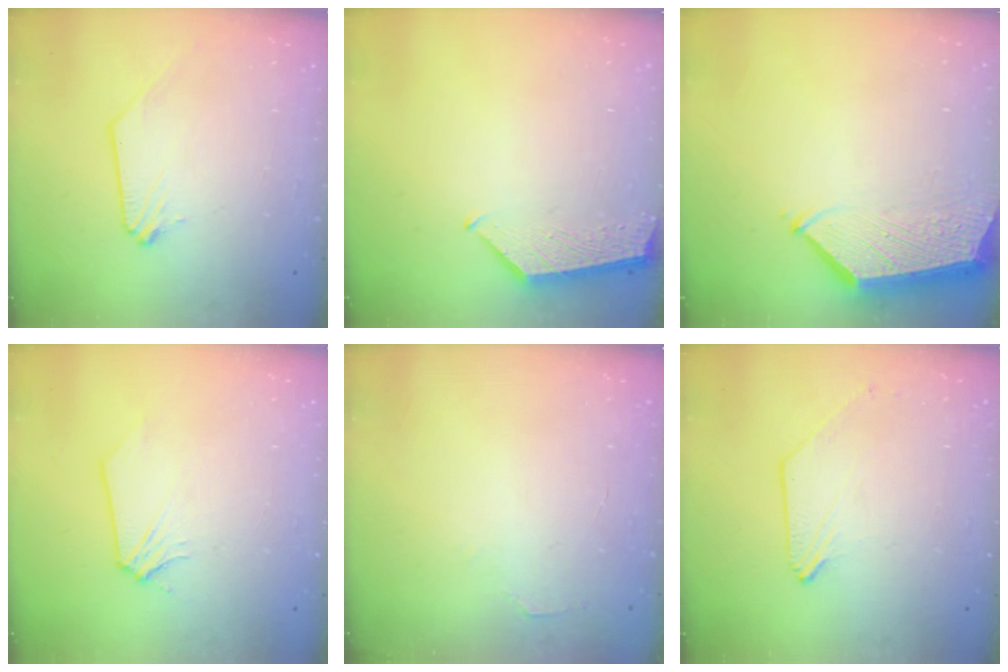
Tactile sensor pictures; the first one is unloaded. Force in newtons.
{"total": 4.6, "press": 4.6, "slide": 0.6}
{"total": 5.6, "press": 5.6, "slide": 0.6}
{"total": 0.6, "press": 0.6, "slide": 0.1}
{"total": 1.9, "press": 1.9, "slide": 0.3}
{"total": 0.0}